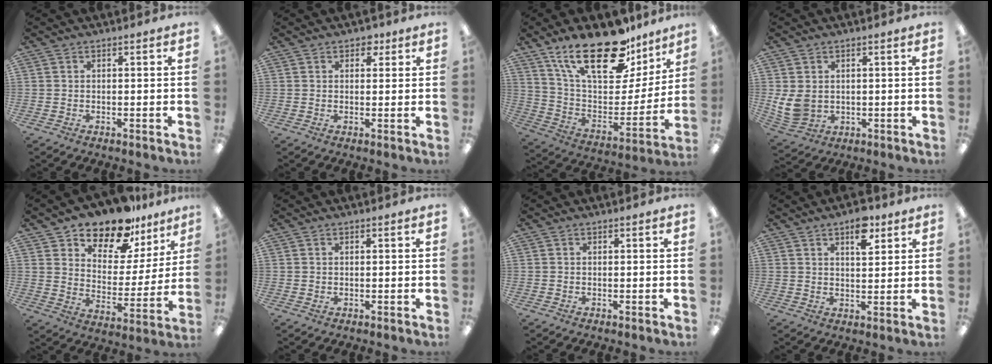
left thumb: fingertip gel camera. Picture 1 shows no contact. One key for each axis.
{"total": 3.0, "fx": 1.5, "fy": 2.0, "fz": 1.7, "tx": -0.010, "ty": -0.004, "tz": 0.022}
{"total": 25.5, "fx": 18.0, "fy": 10.7, "fz": 14.6, "tx": -0.240, "ty": -0.111, "tz": 0.314}
{"total": 7.0, "fx": 1.4, "fy": 5.4, "fz": 4.1, "tx": -0.096, "ty": -0.004, "tz": 0.028}
{"total": 15.3, "fx": 12.7, "fy": 6.8, "fz": 5.2, "tx": -0.093, "ty": -0.094, "tz": 0.227}
{"total": 0.6, "fx": 0.4, "fy": 0.4, "fz": 0.2, "tx": -0.005, "ty": 0.003, "tz": 0.007}
{"total": 0.0}
{"total": 7.4, "fx": 4.6, "fy": 3.1, "fz": 4.9, "tx": -0.066, "ty": -0.018, "tz": 0.075}